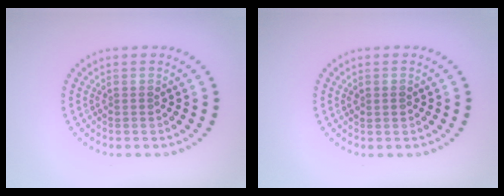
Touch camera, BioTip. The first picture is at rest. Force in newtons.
{"total": 0.7, "press": 0.7, "slide": 0.3}